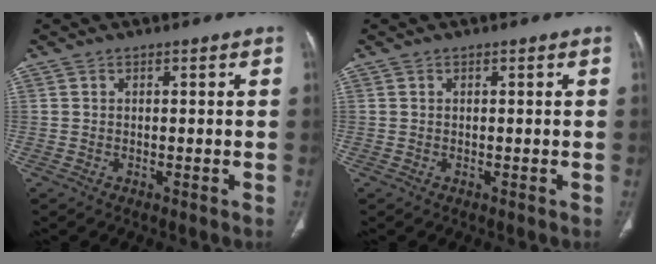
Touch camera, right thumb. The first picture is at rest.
{"total": 0.0}